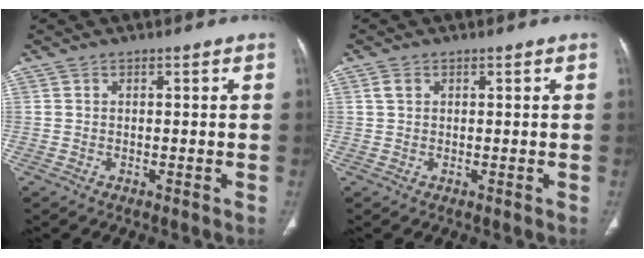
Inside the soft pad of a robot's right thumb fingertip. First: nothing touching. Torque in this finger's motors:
{"motor_torque": [-0.38, 0.16, 0.14, -0.10, 0.04]}